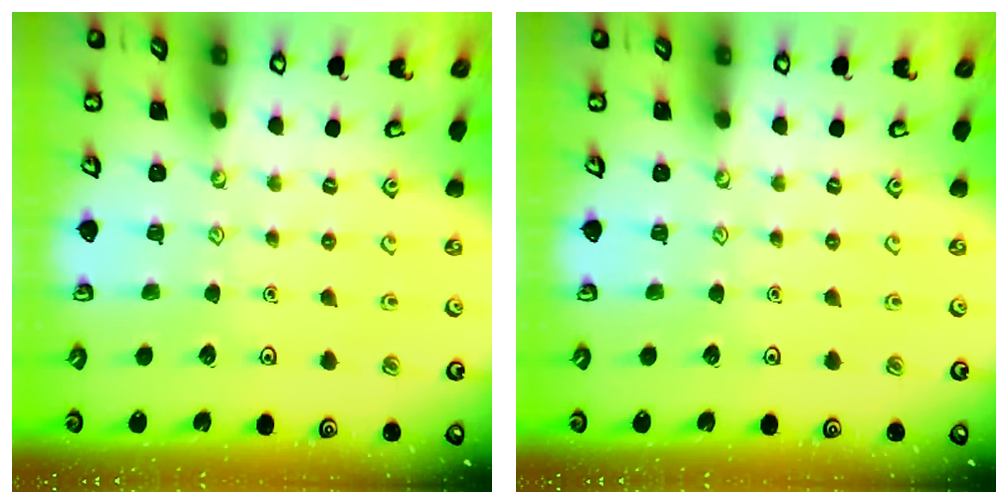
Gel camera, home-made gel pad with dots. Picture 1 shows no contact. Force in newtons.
{"total": 0.0}